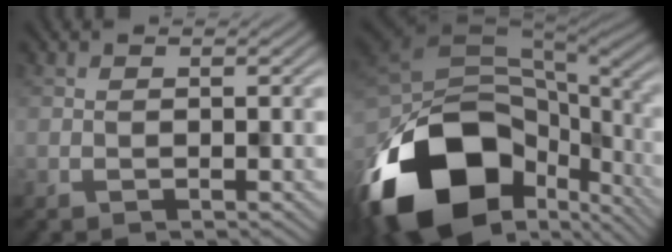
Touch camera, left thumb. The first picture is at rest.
{"total": 19.7, "force": [-9.2, 11.7, 12.9], "torque": [-0.282, -0.044, -0.124]}